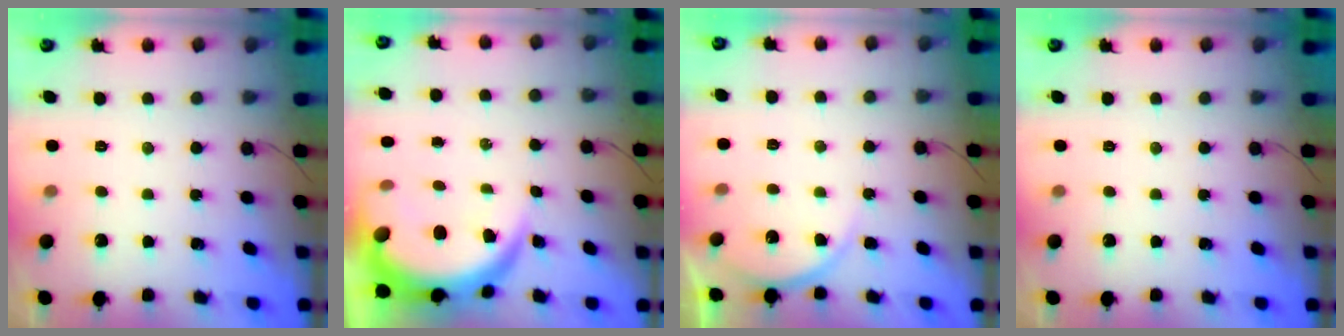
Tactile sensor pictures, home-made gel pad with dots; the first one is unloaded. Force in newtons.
{"total": 8.7, "press": 8.6, "slide": 1.1}
{"total": 6.3, "press": 6.2, "slide": 0.8}
{"total": 0.0}